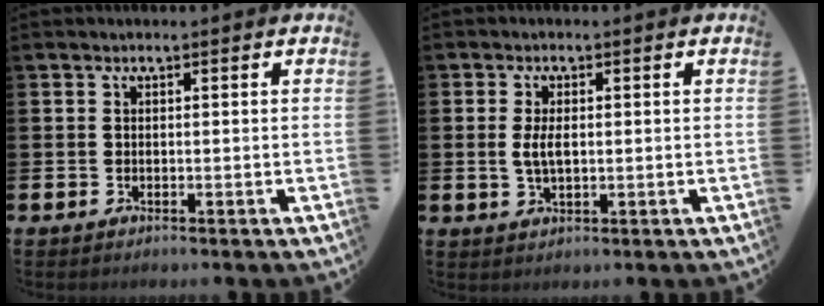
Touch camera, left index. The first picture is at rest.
{"total": 3.1, "force": [0.3, 1.5, 2.7], "torque": [-0.049, 0.003, 0.001]}